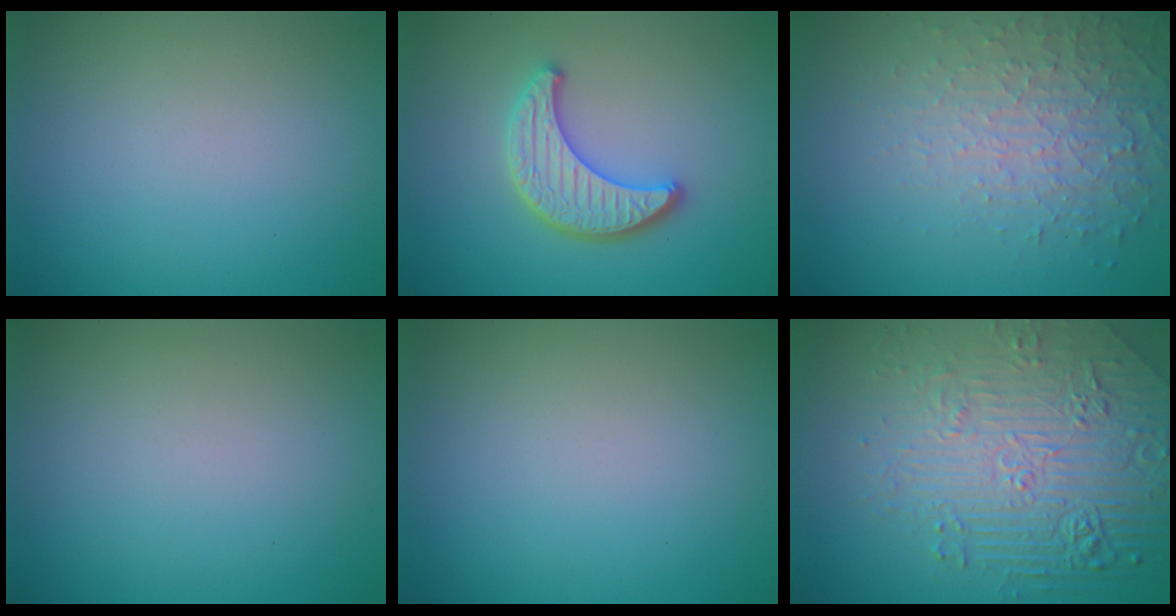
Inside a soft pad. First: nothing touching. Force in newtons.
{"total": 3.8, "press": 3.5, "slide": 1.4}
{"total": 5.3, "press": 3.4, "slide": 4.1}
{"total": 0.0}
{"total": 0.0}
{"total": 8.9, "press": 6.1, "slide": 6.4}